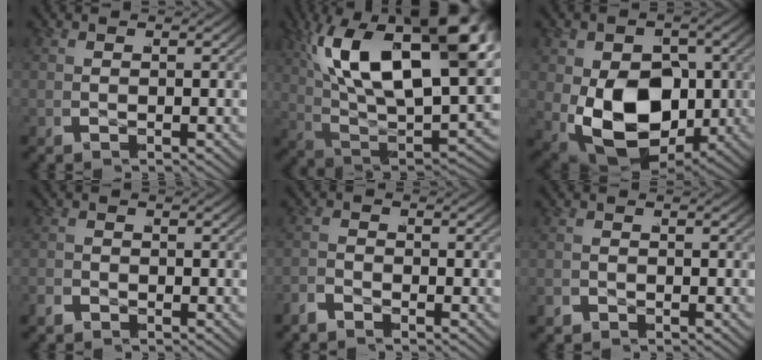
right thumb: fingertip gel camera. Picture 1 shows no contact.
{"total": 20.9, "force": [3.8, 11.8, 16.8], "torque": [-0.316, -0.042, 0.076]}
{"total": 14.3, "force": [-1.8, 9.8, 10.3], "torque": [-0.231, -0.071, 0.005]}
{"total": 1.2, "force": [-1.0, 0.5, -0.4], "torque": [0.006, -0.002, -0.021]}
{"total": 1.5, "force": [-1.4, -0.1, -0.4], "torque": [0.012, 0.005, -0.039]}
{"total": 1.1, "force": [-0.9, 0.4, -0.4], "torque": [0.002, -0.005, -0.015]}